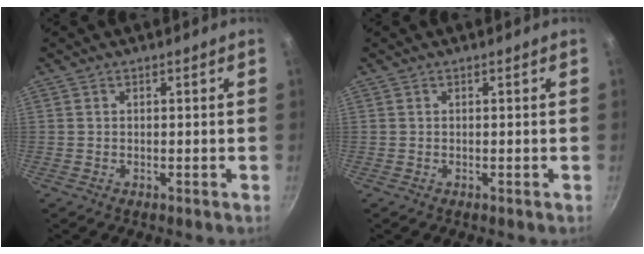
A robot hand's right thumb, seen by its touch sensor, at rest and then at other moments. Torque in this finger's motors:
{"motor_torque": [-0.54, -0.22, 0.05, 0.02, 0.00]}